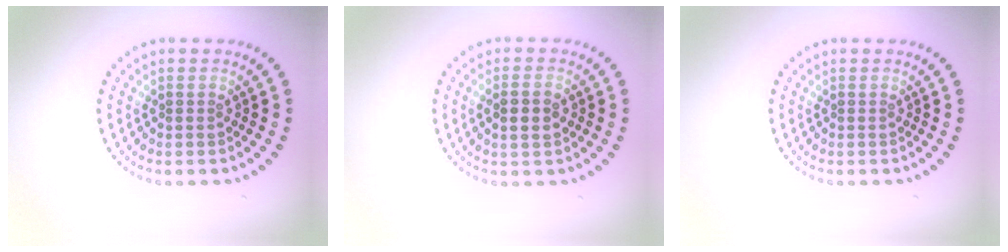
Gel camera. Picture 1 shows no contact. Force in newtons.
{"total": 2.3, "press": 2.2, "slide": 0.6}
{"total": 0.0}